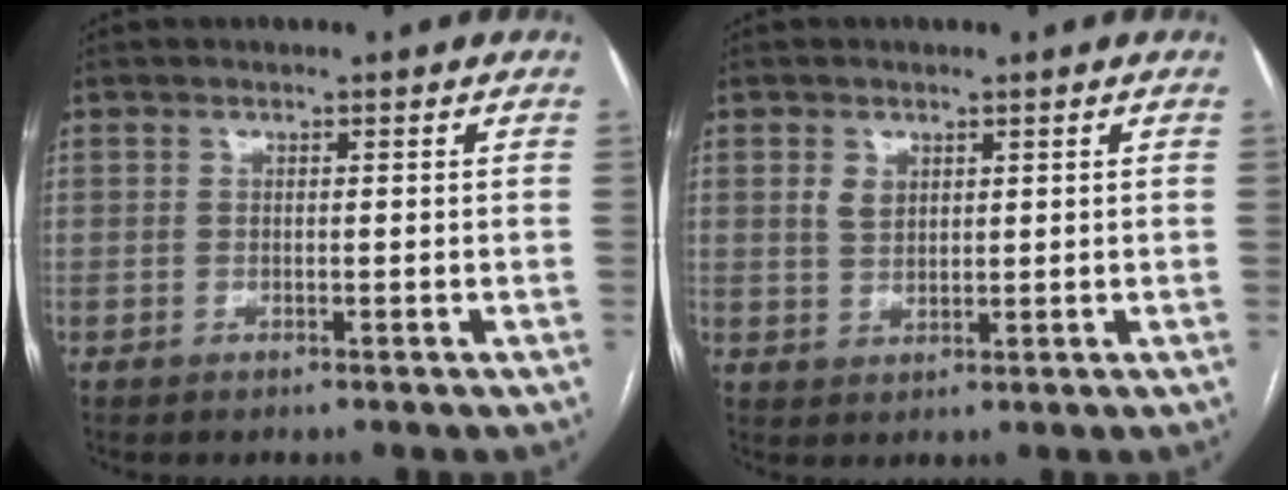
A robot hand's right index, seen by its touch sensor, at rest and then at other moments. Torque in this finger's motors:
{"motor_torque": [0.41, 0.17, 0.03, 0.05]}